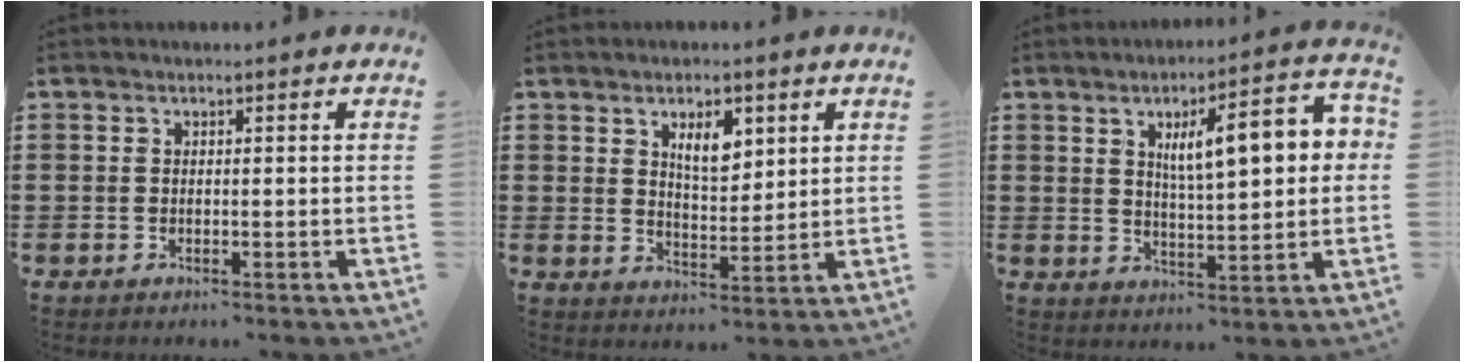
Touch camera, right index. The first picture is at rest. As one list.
[{"total": 5.2, "force": [2.7, 2.4, 3.8], "torque": [-0.060, 0.000, 0.042]}, {"total": 9.6, "force": [2.9, 2.7, 8.8], "torque": [-0.145, -0.003, 0.042]}]